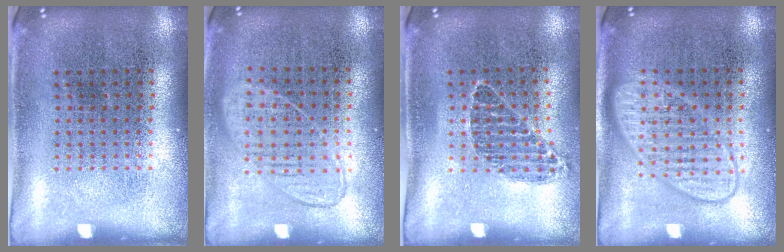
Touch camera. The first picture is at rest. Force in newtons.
{"total": 1.0, "press": 0.9, "slide": 0.4}
{"total": 0.9, "press": 0.7, "slide": 0.5}
{"total": 3.0, "press": 2.9, "slide": 0.5}